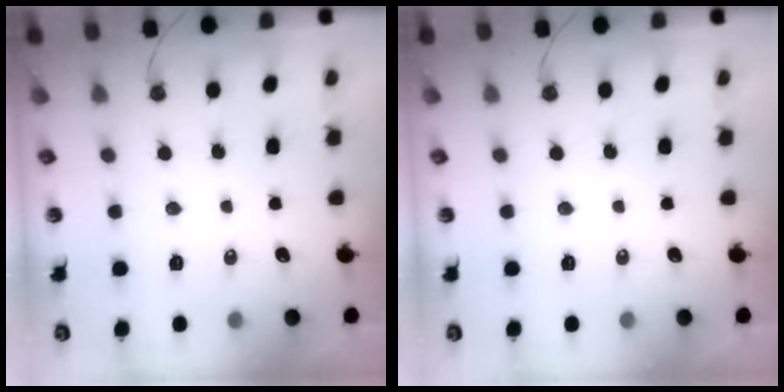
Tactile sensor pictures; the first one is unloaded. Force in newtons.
{"total": 0.0}